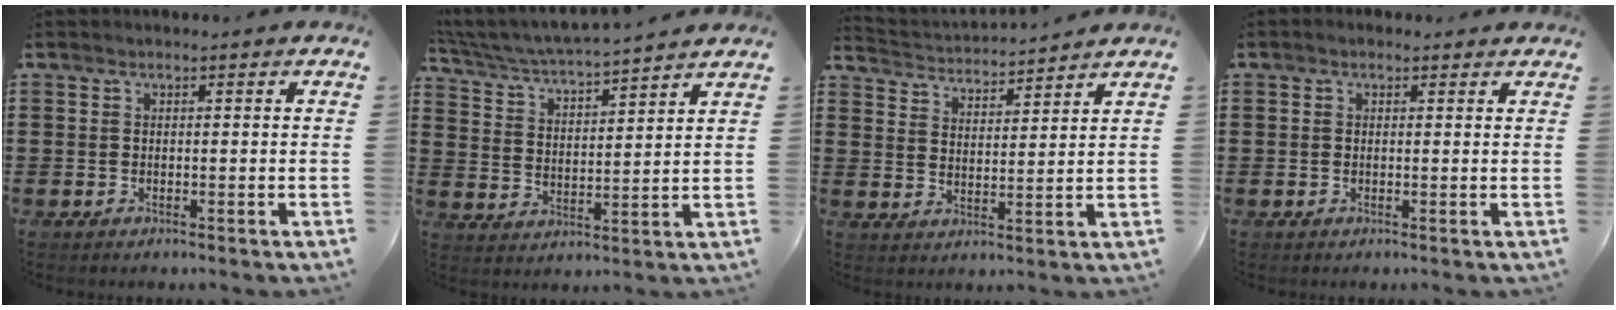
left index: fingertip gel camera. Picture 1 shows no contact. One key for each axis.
{"total": 4.2, "fx": 4.1, "fy": -0.1, "fz": 1.0, "tx": -0.044, "ty": -0.033, "tz": 0.064}
{"total": 2.9, "fx": 2.9, "fy": 0.0, "fz": -0.2, "tx": -0.013, "ty": -0.022, "tz": 0.047}
{"total": 0.7, "fx": 0.3, "fy": 0.5, "fz": 0.4, "tx": -0.008, "ty": 0.005, "tz": 0.005}